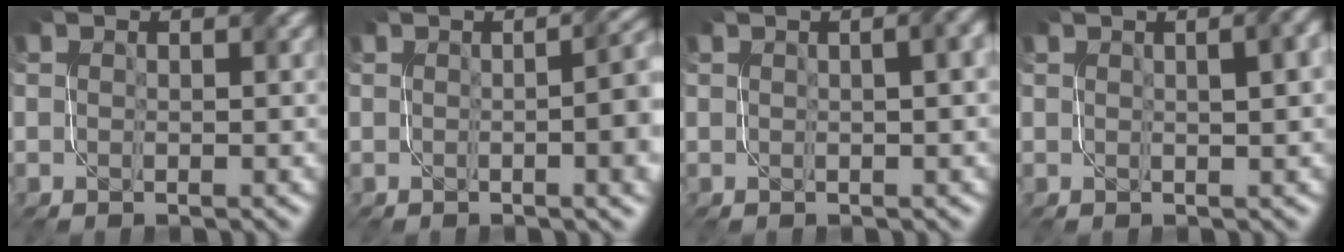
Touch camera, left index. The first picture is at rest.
{"total": 7.0, "force": [-0.2, 2.6, 6.5], "torque": [-0.041, 0.011, -0.004]}
{"total": 4.7, "force": [1.4, 2.2, 4.0], "torque": [-0.024, 0.031, -0.004]}
{"total": 4.4, "force": [1.4, 1.7, 3.8], "torque": [-0.027, 0.025, 0.003]}